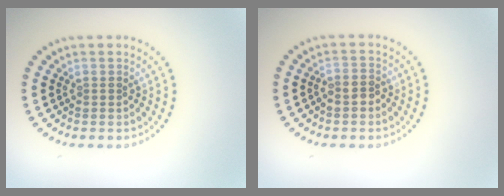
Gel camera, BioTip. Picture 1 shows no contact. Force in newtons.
{"total": 1.2, "press": 1.0, "slide": 0.6}